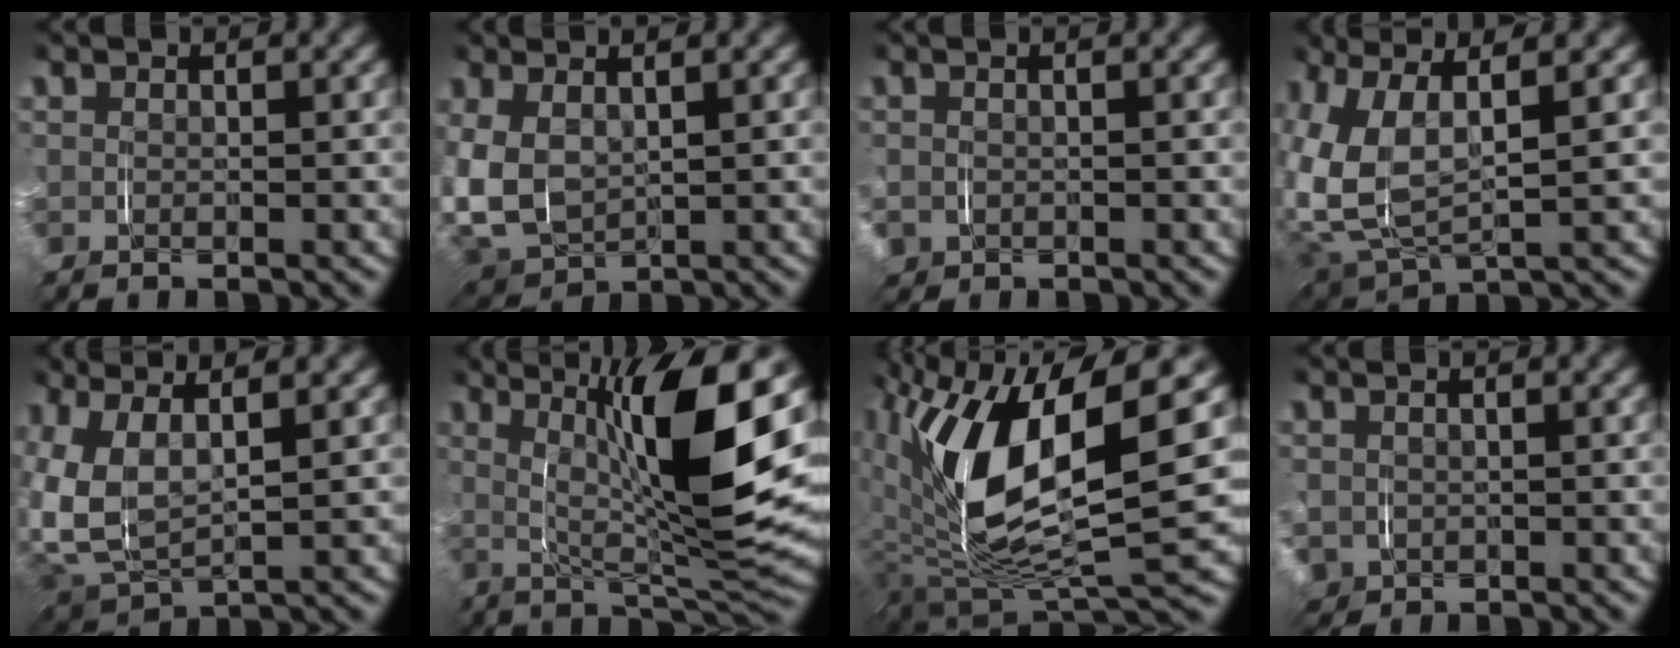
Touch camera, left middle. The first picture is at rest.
{"total": 9.4, "force": [-0.8, 8.1, 4.7], "torque": [-0.170, -0.038, -0.007]}
{"total": 1.6, "force": [-0.8, 1.4, 0.3], "torque": [-0.021, -0.012, -0.011]}
{"total": 9.9, "force": [0.5, 7.2, 6.8], "torque": [-0.194, -0.020, 0.012]}
{"total": 8.9, "force": [0.8, 6.6, 5.9], "torque": [-0.177, -0.017, 0.014]}
{"total": 12.0, "force": [2.2, 3.2, 11.4], "torque": [-0.161, 0.005, 0.029]}
{"total": 15.0, "force": [1.0, 7.1, 13.2], "torque": [-0.248, -0.015, 0.023]}
{"total": 2.7, "force": [-1.0, 2.3, 0.8], "torque": [-0.036, -0.021, -0.012]}